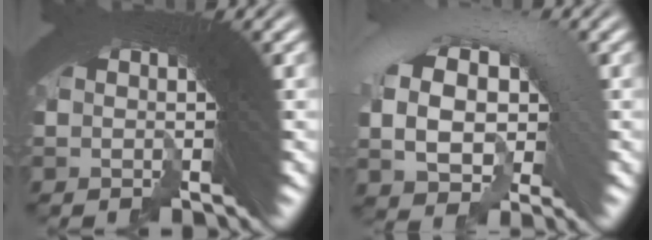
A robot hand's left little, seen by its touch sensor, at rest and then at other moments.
{"total": 6.8, "force": [-0.1, 4.9, 4.7], "torque": [-0.098, -0.004, -0.008]}